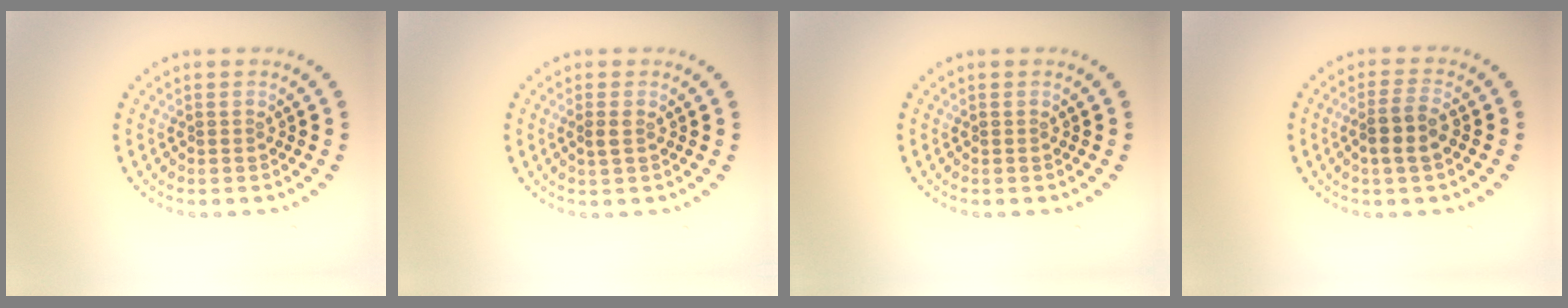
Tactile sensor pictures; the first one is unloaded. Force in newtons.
{"total": 0.8, "press": 0.8, "slide": 0.2}
{"total": 0.0}
{"total": 2.5, "press": 2.3, "slide": 1.0}